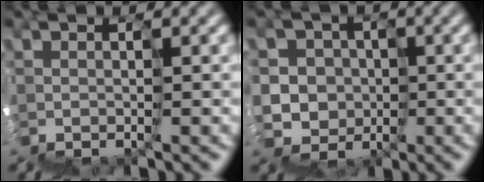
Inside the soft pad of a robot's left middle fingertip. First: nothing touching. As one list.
[{"total": 3.9, "force": [-0.6, 3.8, -0.7], "torque": [0.042, 0.019, -0.021]}]